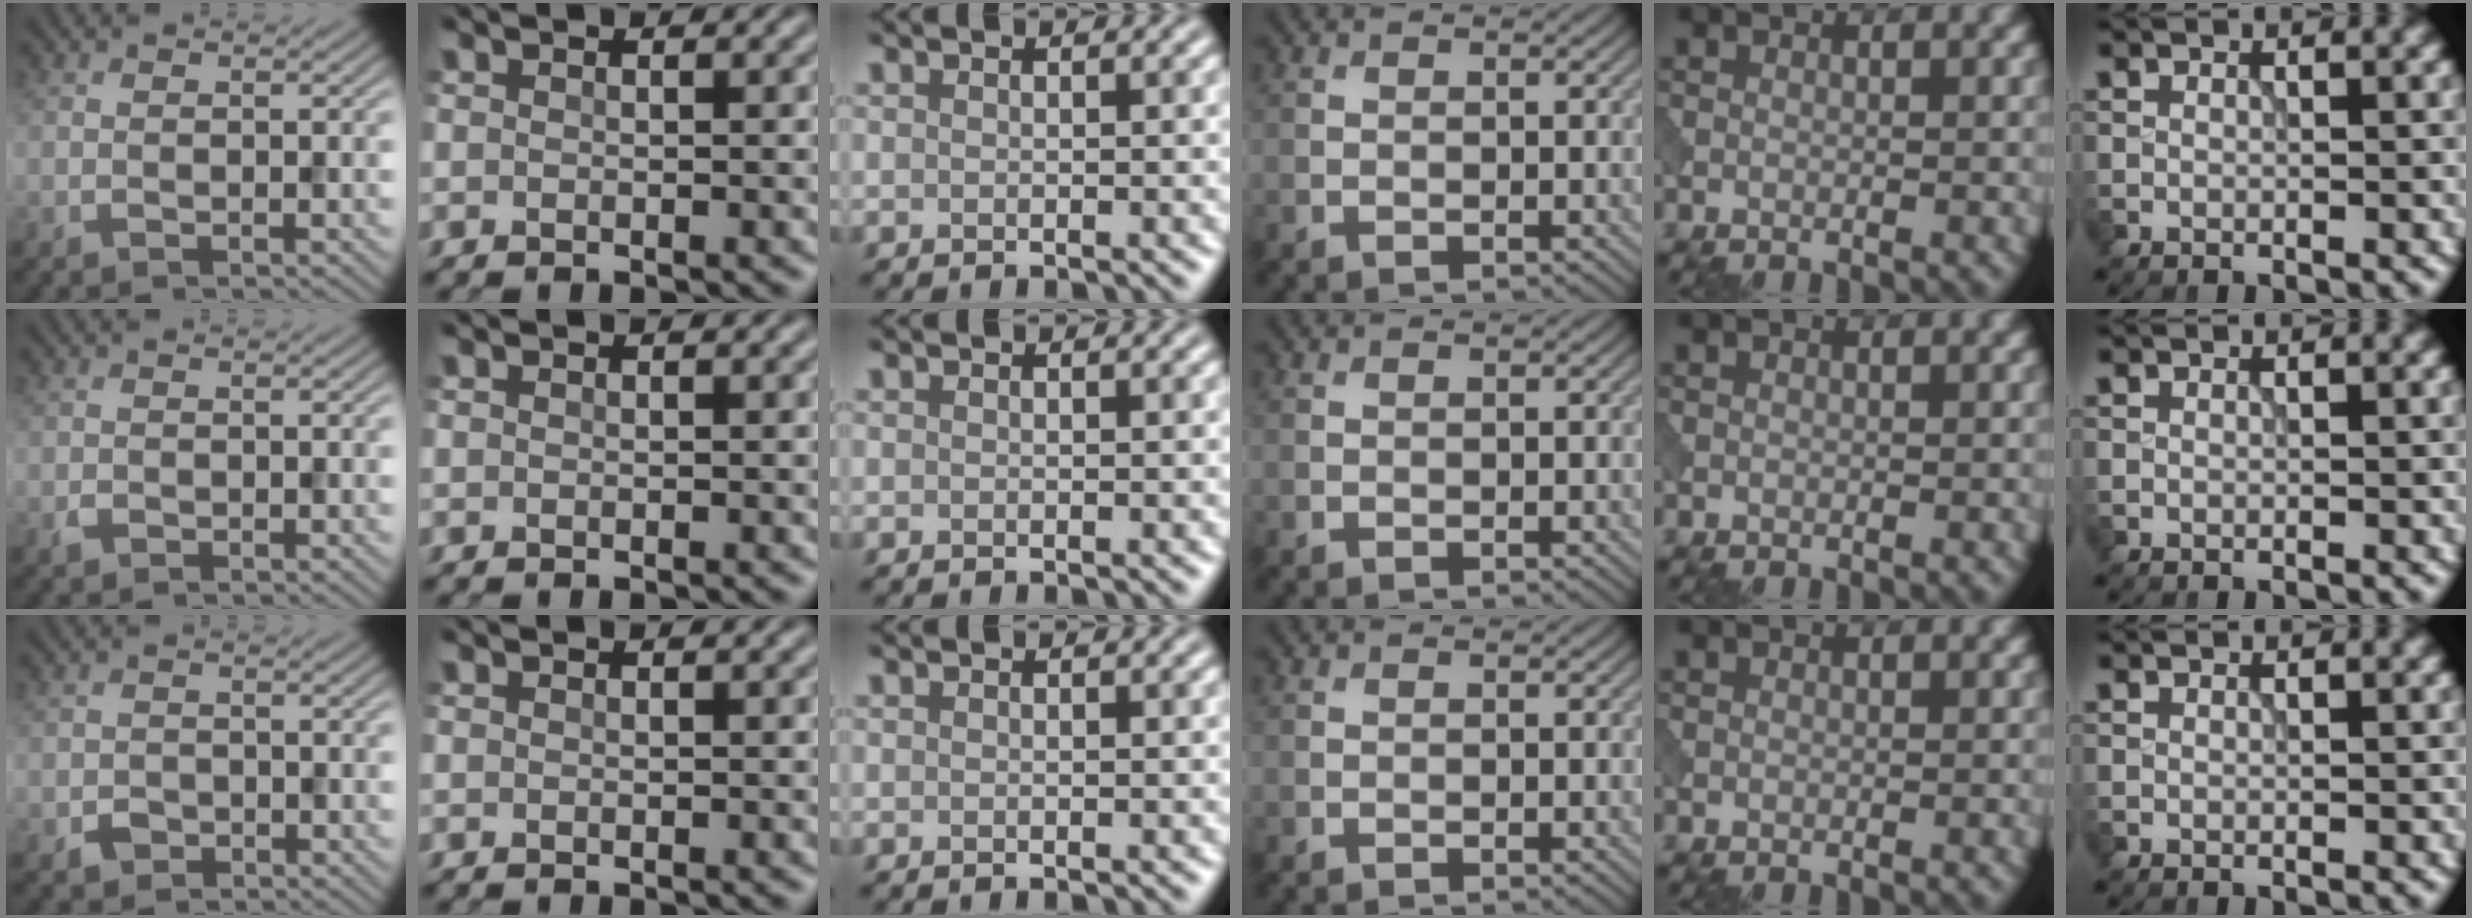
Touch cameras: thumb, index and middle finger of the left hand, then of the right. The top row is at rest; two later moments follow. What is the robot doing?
{"motion": "open", "object": "sandwich press"}